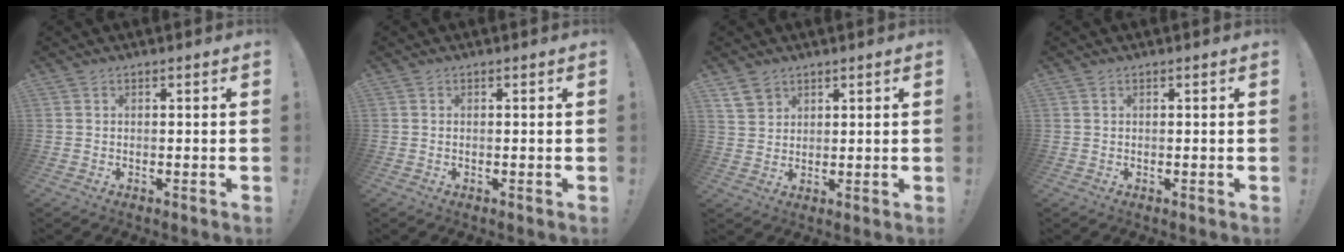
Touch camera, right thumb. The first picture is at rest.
{"total": 0.0}
{"total": 5.1, "force": [3.6, 3.3, 1.4], "torque": [-0.024, -0.015, 0.070]}
{"total": 0.0}